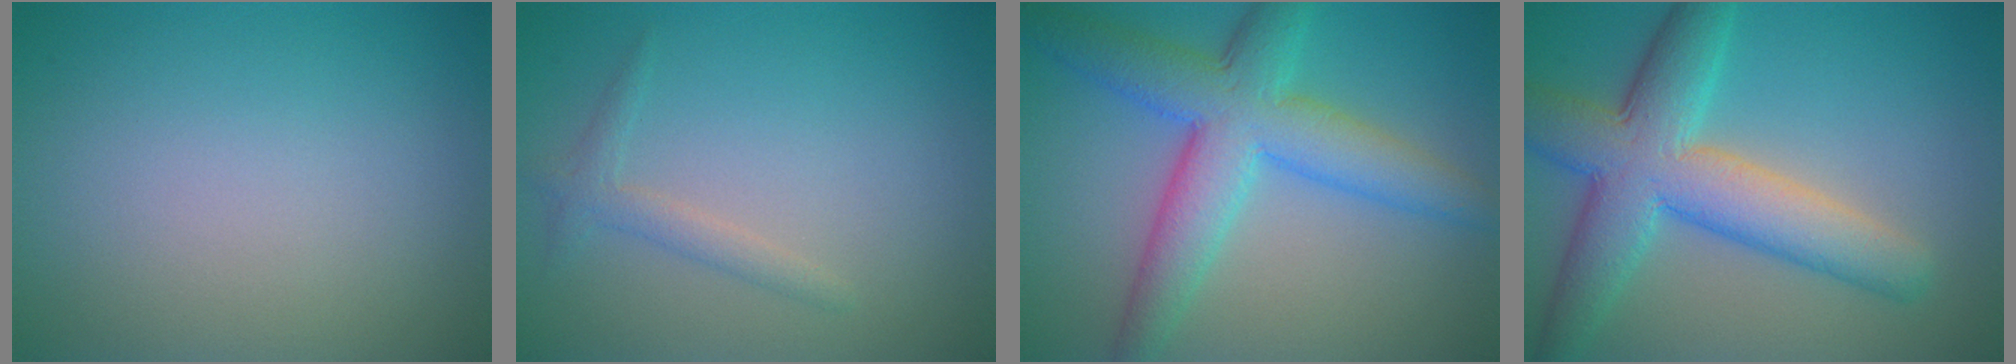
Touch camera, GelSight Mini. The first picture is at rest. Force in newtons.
{"total": 1.5, "press": 1.5, "slide": 0.0}
{"total": 7.6, "press": 7.6, "slide": 0.1}
{"total": 8.5, "press": 8.5, "slide": 0.6}